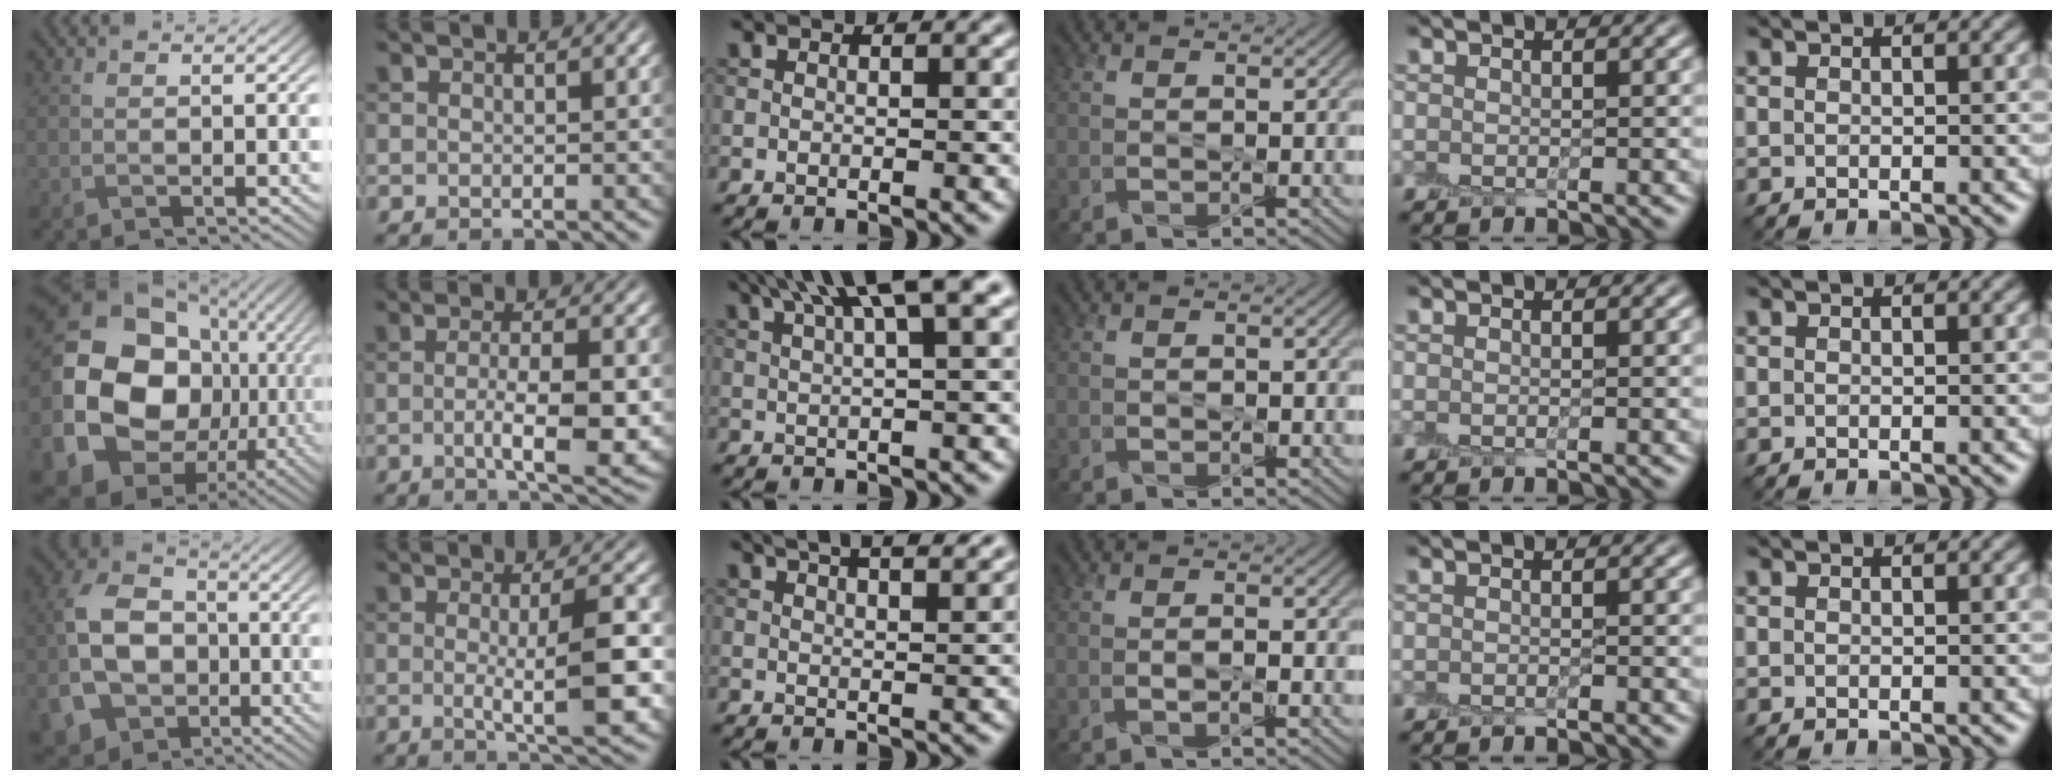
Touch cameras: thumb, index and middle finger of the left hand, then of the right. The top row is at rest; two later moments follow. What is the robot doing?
{"motion": "peel", "object": "plastic screen protector"}